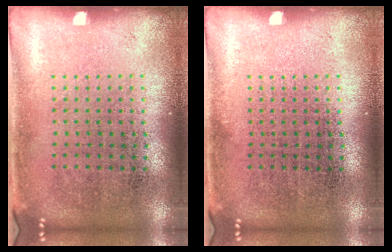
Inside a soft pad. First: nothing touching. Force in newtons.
{"total": 0.0}